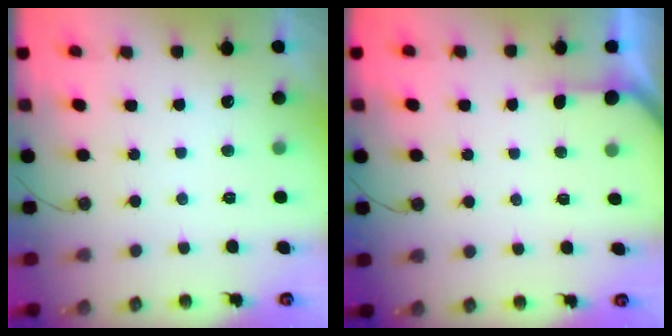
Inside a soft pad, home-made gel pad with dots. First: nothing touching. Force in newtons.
{"total": 2.5, "press": 2.5, "slide": 0.2}